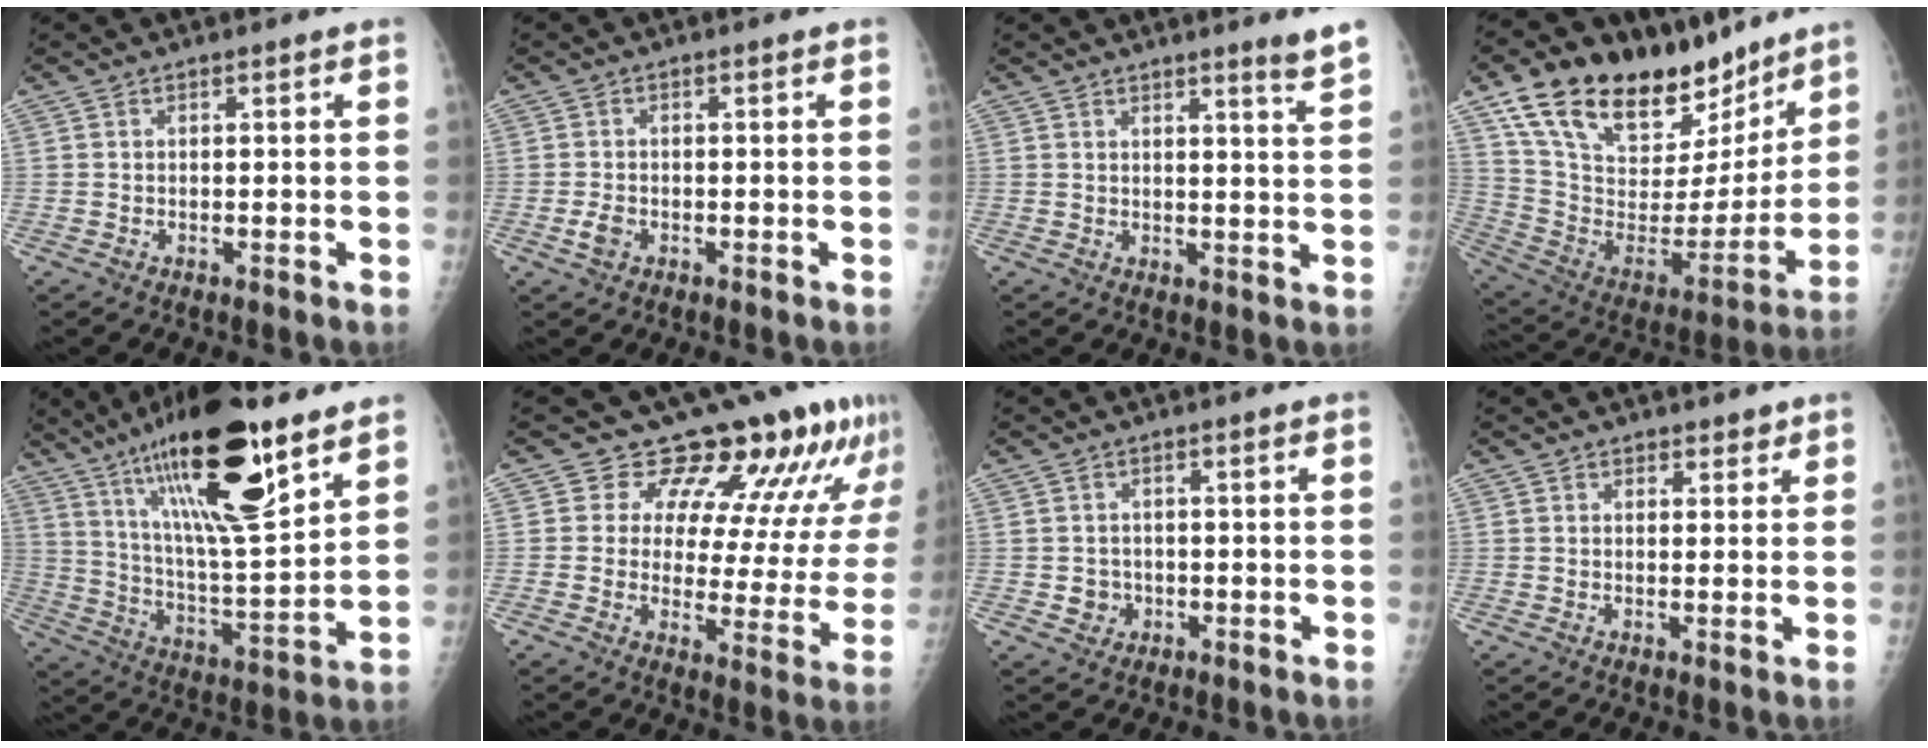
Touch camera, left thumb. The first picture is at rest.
{"total": 2.3, "force": [-0.8, 1.6, 1.4], "torque": [-0.026, 0.001, -0.015]}
{"total": 4.0, "force": [3.2, -0.6, 2.2], "torque": [-0.031, -0.035, 0.041]}
{"total": 29.1, "force": [20.9, 13.3, 15.4], "torque": [-0.223, -0.062, 0.349]}
{"total": 24.3, "force": [14.4, 5.6, 18.8], "torque": [-0.314, -0.053, 0.251]}
{"total": 16.7, "force": [13.6, 7.3, 6.4], "torque": [-0.023, -0.079, 0.151]}
{"total": 2.7, "force": [-0.5, 2.6, 0.7], "torque": [0.003, 0.005, -0.003]}
{"total": 2.4, "force": [1.6, 1.9, 0.0], "torque": [0.028, -0.007, 0.013]}